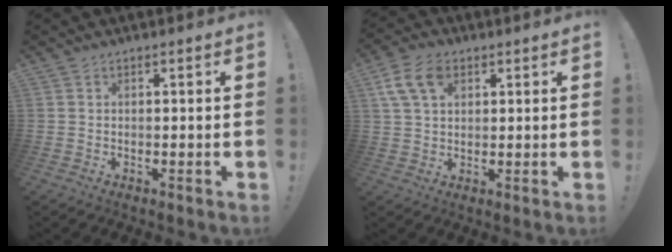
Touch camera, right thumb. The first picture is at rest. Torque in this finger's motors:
{"motor_torque": [-0.24, 0.43, 0.68, 0.11, 0.01]}